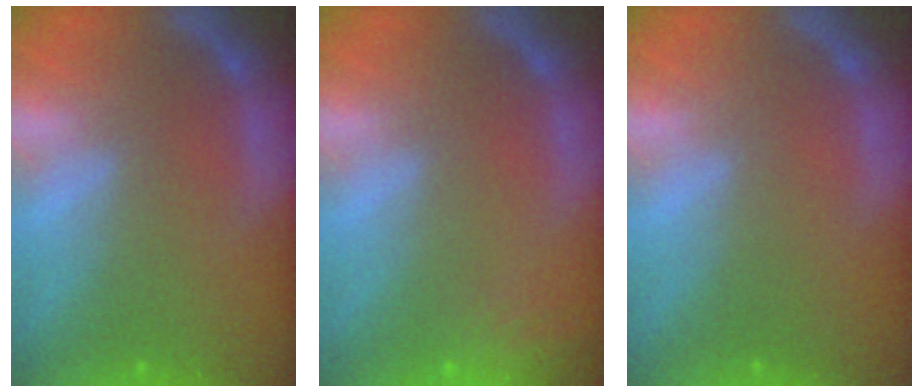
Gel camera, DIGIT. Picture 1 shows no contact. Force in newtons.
{"total": 5.1}
{"total": 0.0}